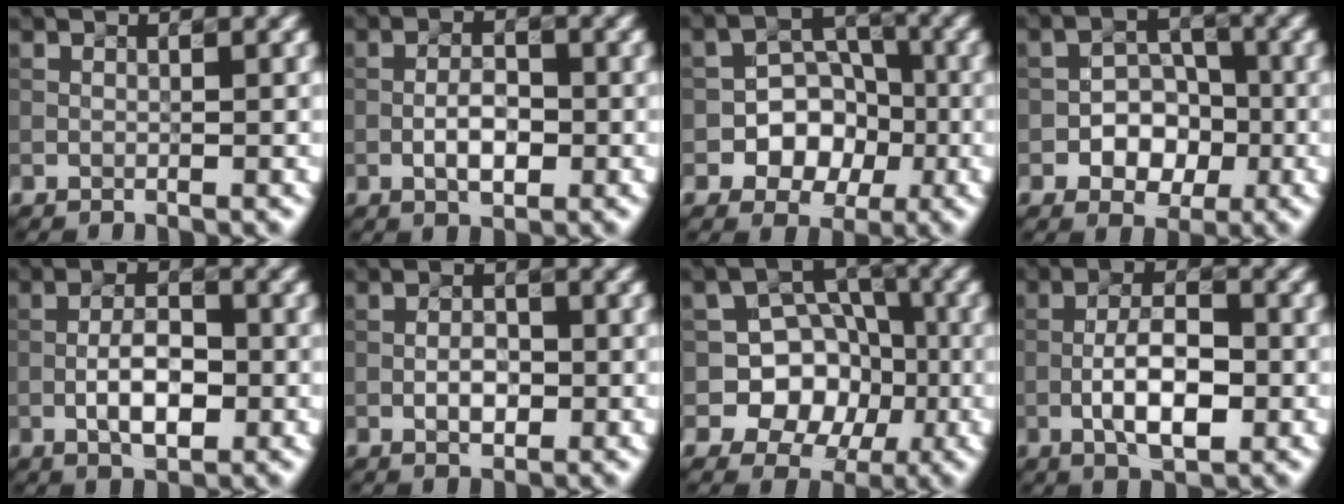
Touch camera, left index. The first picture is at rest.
{"total": 2.5, "force": [-0.9, 1.1, 2.1], "torque": [-0.040, 0.003, -0.010]}
{"total": 4.6, "force": [-1.7, 3.7, 2.0], "torque": [-0.004, 0.006, -0.029]}
{"total": 3.5, "force": [-1.4, 2.7, 1.7], "torque": [-0.011, 0.006, -0.018]}
{"total": 3.7, "force": [-1.2, 1.5, 3.1], "torque": [-0.057, 0.005, -0.017]}
{"total": 1.7, "force": [-0.7, 0.8, 1.3], "torque": [-0.024, 0.003, -0.006]}
{"total": 6.6, "force": [-1.9, 5.8, 2.4], "torque": [-0.011, 0.013, -0.047]}
{"total": 5.0, "force": [-1.7, 1.9, 4.3], "torque": [-0.077, 0.006, -0.026]}